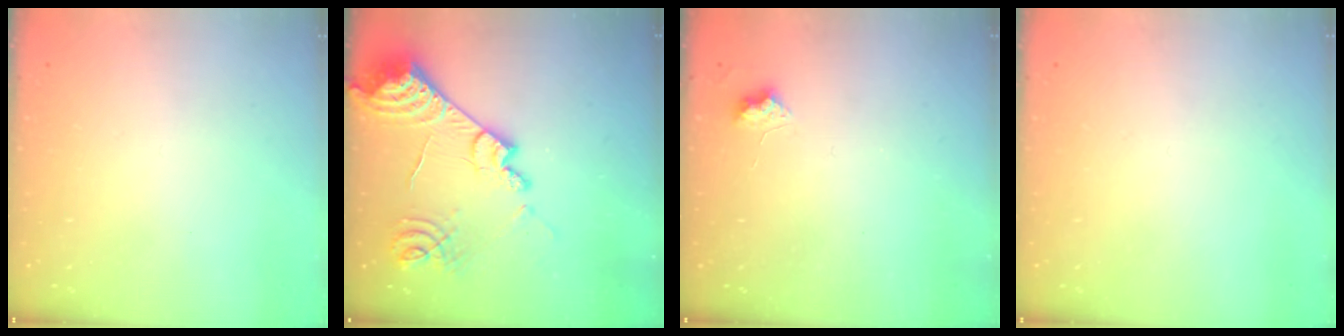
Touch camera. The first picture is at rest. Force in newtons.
{"total": 17.4, "press": 17.4, "slide": 1.3}
{"total": 5.9, "press": 5.9, "slide": 0.7}
{"total": 0.0}